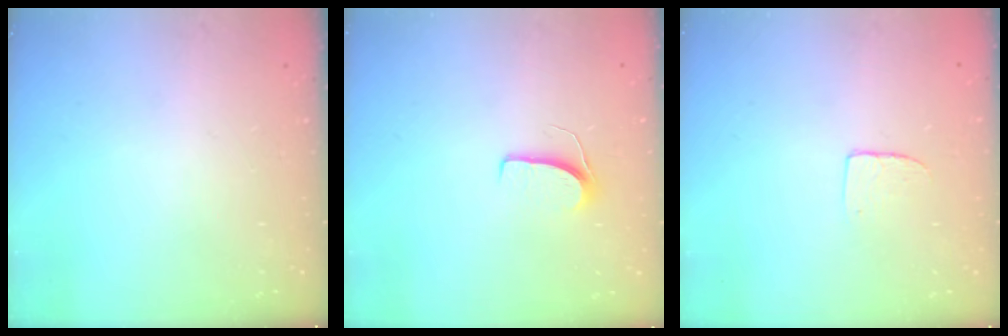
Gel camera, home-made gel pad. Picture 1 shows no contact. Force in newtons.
{"total": 6.2, "press": 6.2, "slide": 0.5}
{"total": 4.3, "press": 4.3, "slide": 0.3}